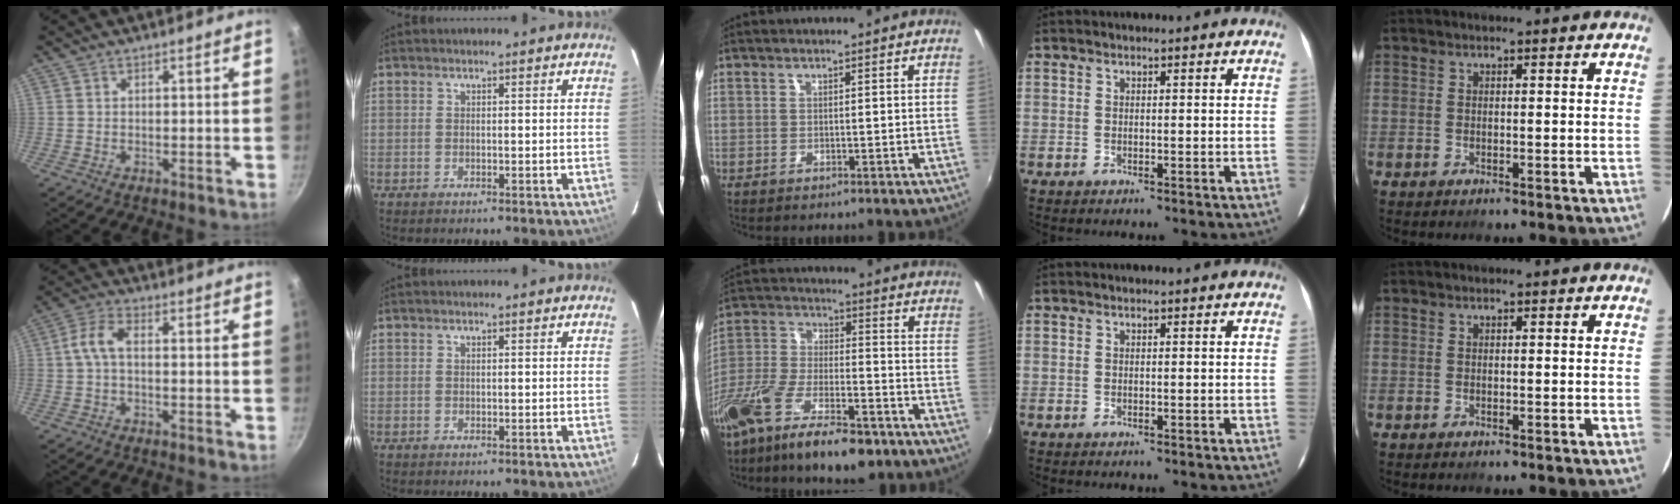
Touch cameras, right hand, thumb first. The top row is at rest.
{"thumb": {"total": 5.1, "force": [-0.5, 2.4, 4.4], "torque": [-0.104, 0.024, -0.020]}, "middle": {"total": 17.6, "force": [-11.1, 6.2, 12.1], "torque": [-0.249, -0.031, -0.203]}}